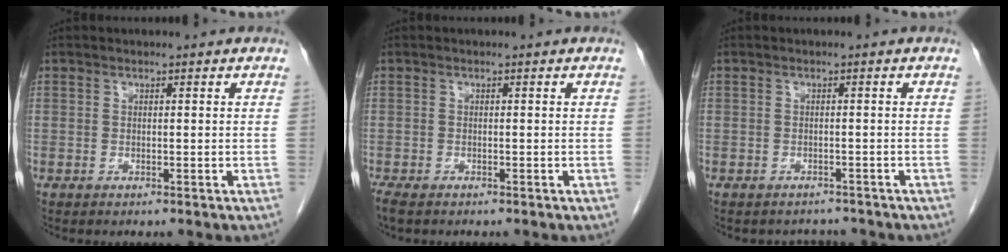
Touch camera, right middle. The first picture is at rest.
{"total": 2.6, "force": [-2.0, 1.0, 1.4], "torque": [-0.032, -0.009, -0.031]}
{"total": 2.7, "force": [-2.5, 1.1, -0.3], "torque": [0.001, 0.001, -0.036]}